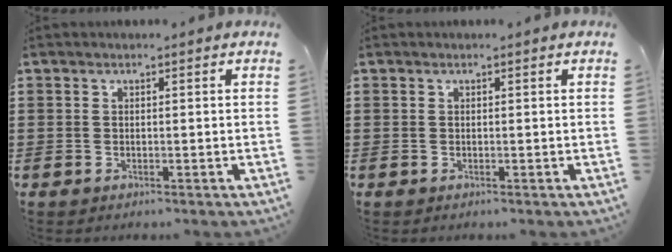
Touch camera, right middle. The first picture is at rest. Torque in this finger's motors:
{"motor_torque": [1.13, -1.02, 0.01, 0.02]}